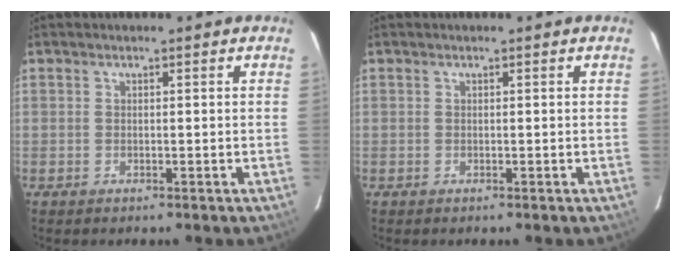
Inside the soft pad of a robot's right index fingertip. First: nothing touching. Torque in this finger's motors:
{"motor_torque": [0.00, 0.00, 0.00, -0.01]}